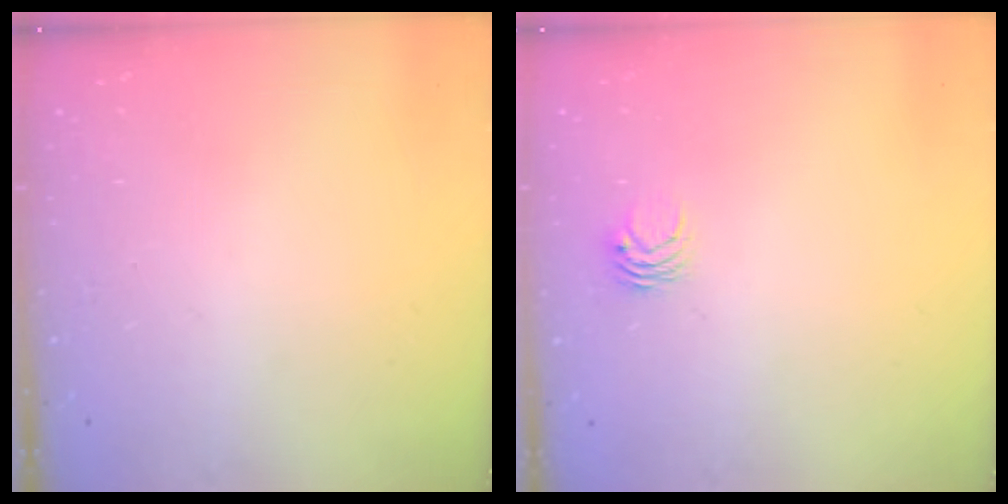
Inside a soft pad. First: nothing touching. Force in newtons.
{"total": 3.0, "press": 3.0, "slide": 0.3}